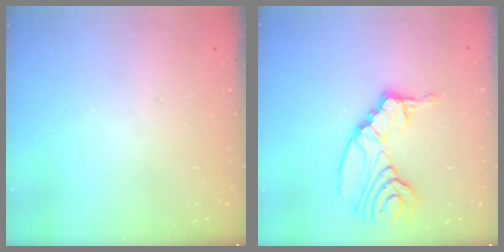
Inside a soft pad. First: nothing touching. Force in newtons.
{"total": 13.5, "press": 13.4, "slide": 1.2}